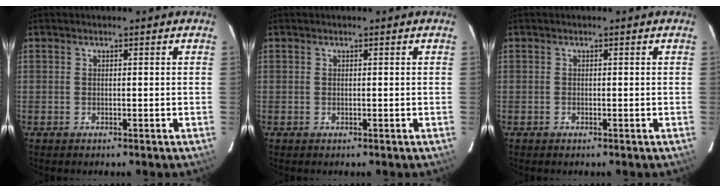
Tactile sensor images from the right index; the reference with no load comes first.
{"total": 0.0}
{"total": 0.0}